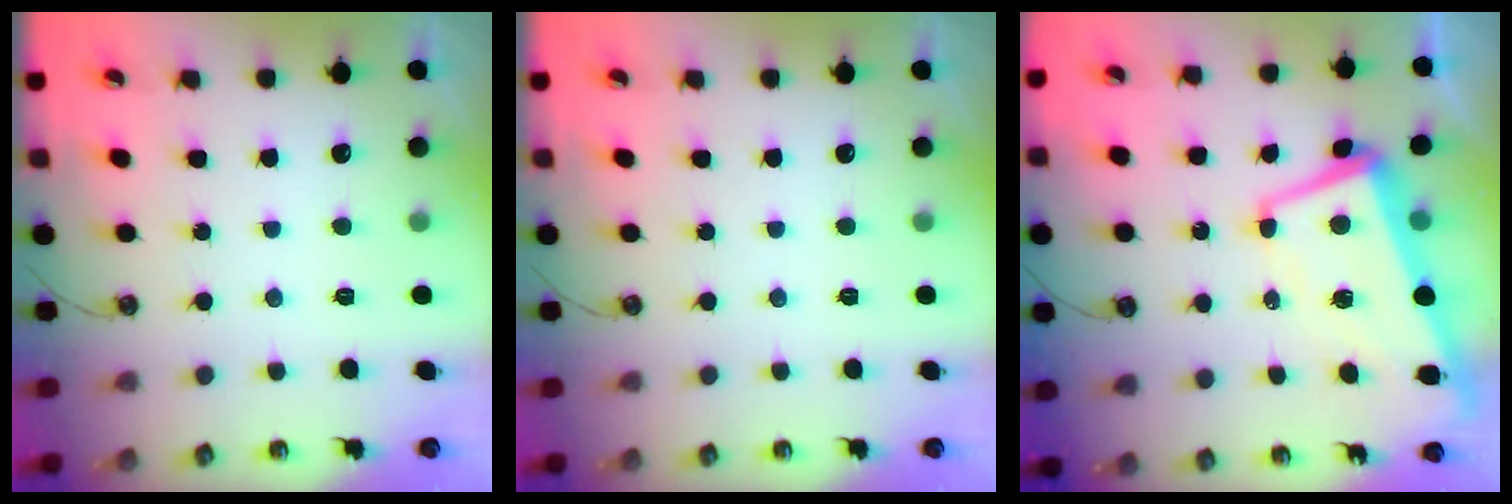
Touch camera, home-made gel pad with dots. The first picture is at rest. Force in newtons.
{"total": 0.0}
{"total": 4.1, "press": 3.5, "slide": 2.0}